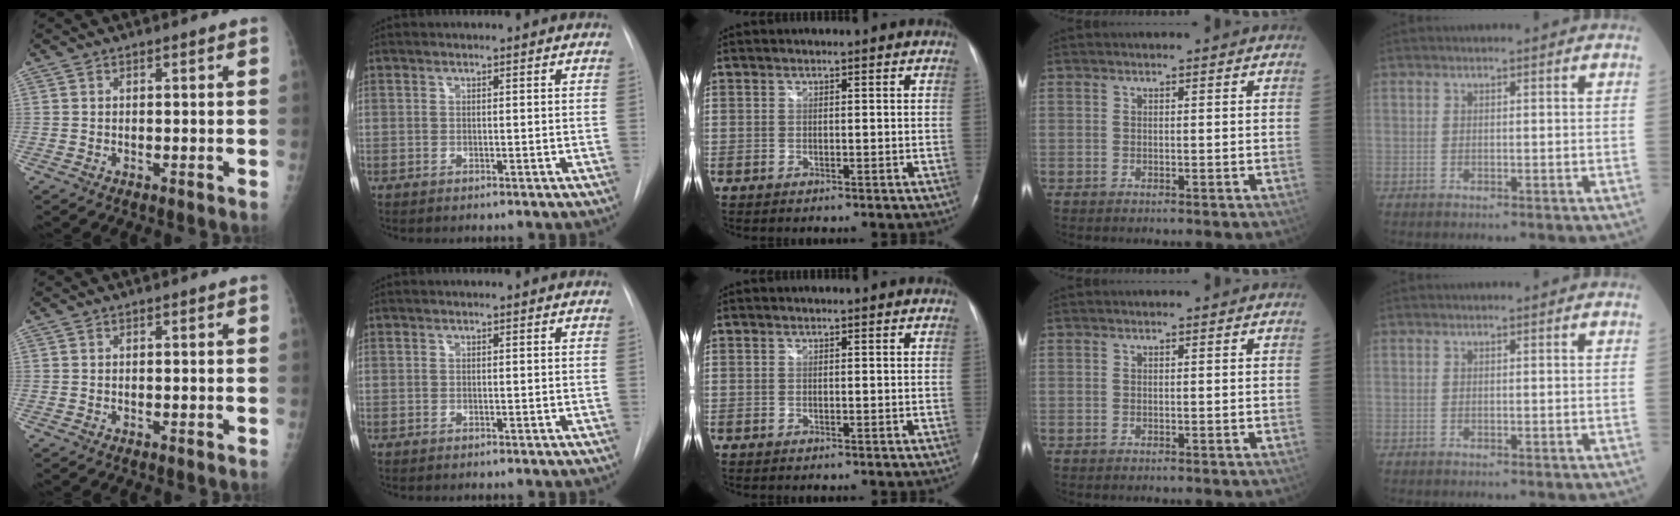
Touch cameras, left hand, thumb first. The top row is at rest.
{}